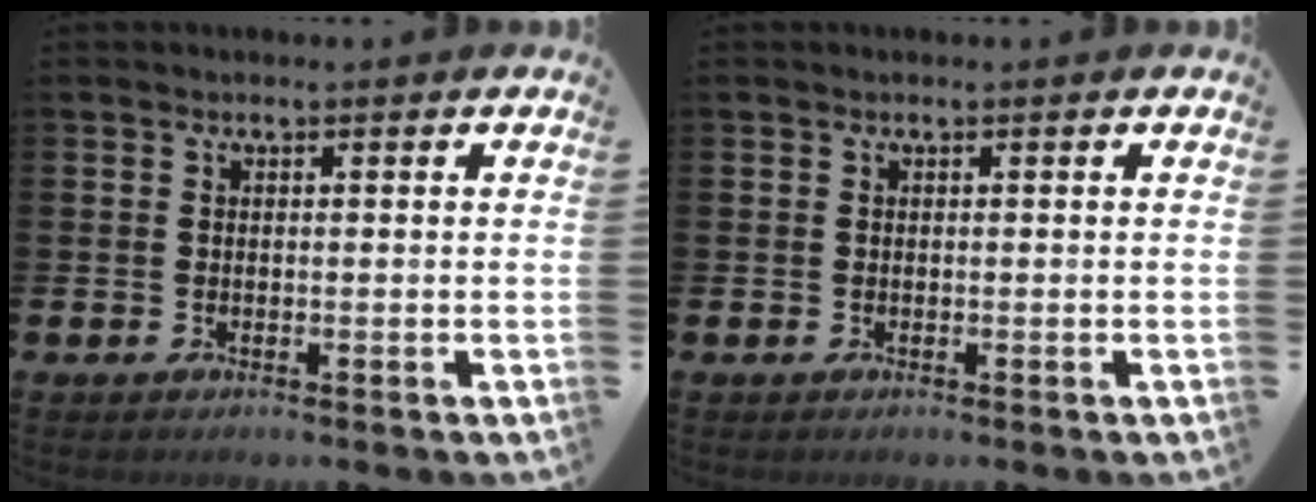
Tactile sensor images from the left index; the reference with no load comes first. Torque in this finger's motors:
{"motor_torque": [0.00, 0.00, 0.00, 0.00]}